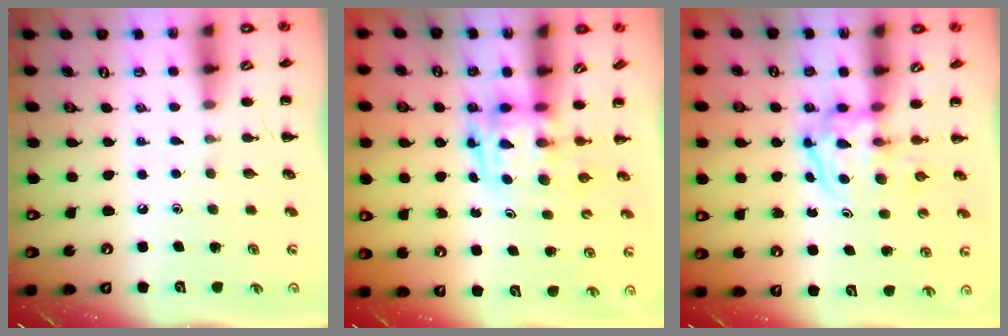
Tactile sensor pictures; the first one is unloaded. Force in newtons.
{"total": 3.9, "press": 3.8, "slide": 0.7}
{"total": 3.9, "press": 3.9, "slide": 0.4}